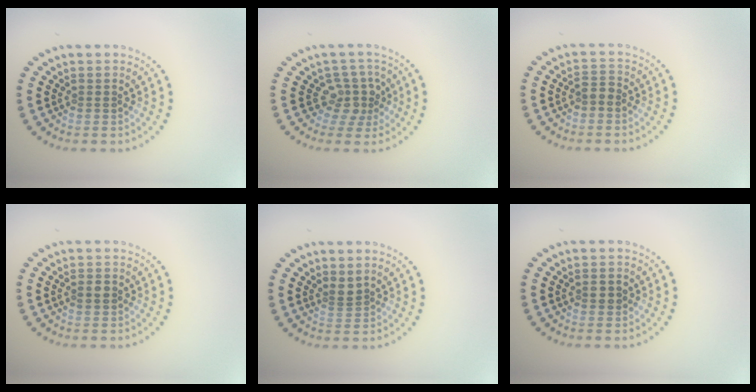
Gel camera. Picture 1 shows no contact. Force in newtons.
{"total": 2.8, "press": 2.1, "slide": 1.8}
{"total": 1.1, "press": 1.1, "slide": 0.4}
{"total": 1.5, "press": 1.5, "slide": 0.1}
{"total": 0.9, "press": 0.6, "slide": 0.7}
{"total": 1.4, "press": 1.4, "slide": 0.2}